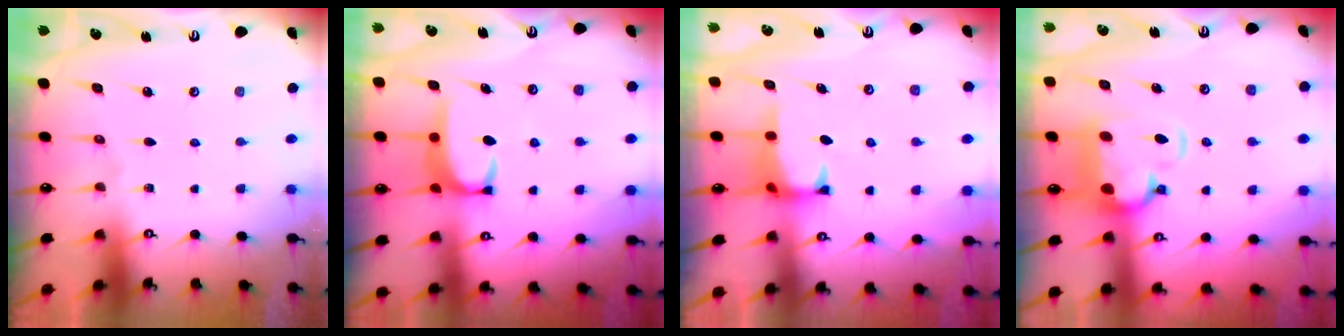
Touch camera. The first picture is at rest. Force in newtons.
{"total": 2.7, "press": 2.7, "slide": 0.3}
{"total": 1.1, "press": 0.8, "slide": 0.8}
{"total": 4.3, "press": 4.0, "slide": 1.5}